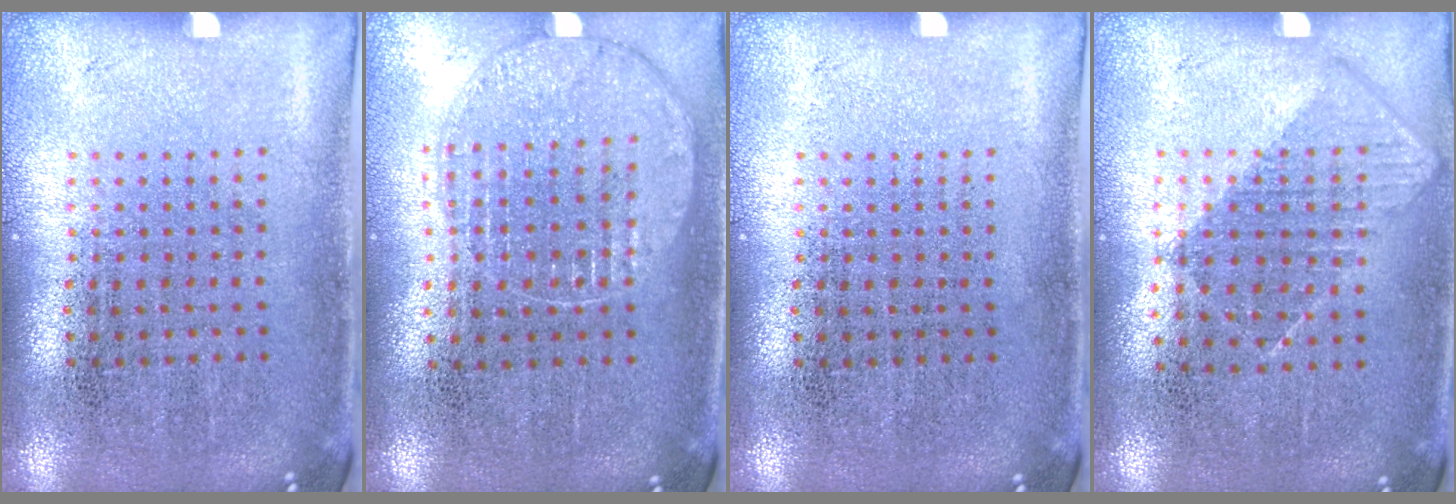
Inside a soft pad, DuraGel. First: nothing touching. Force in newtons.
{"total": 1.0, "press": 1.0, "slide": 0.1}
{"total": 0.0}
{"total": 0.9, "press": 0.7, "slide": 0.4}